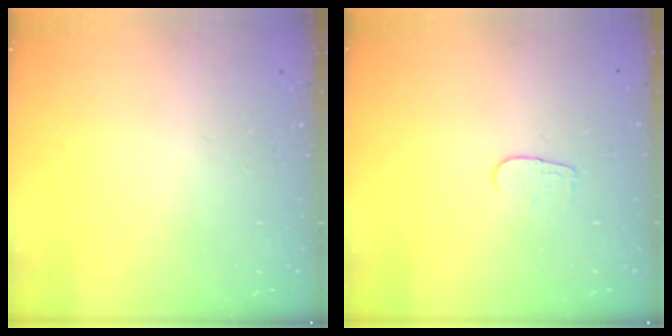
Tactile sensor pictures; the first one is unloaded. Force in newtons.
{"total": 4.6, "press": 4.6, "slide": 0.2}